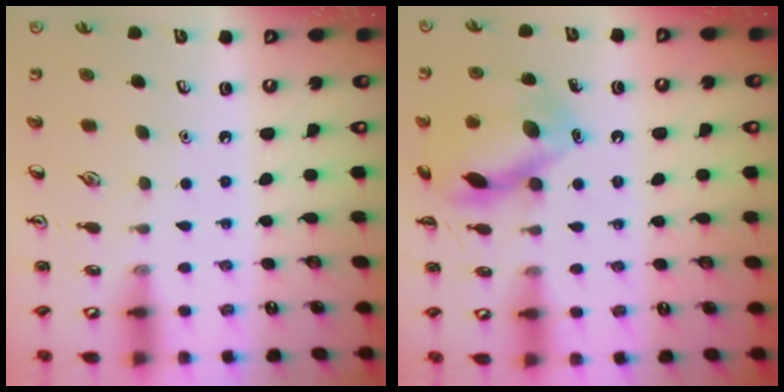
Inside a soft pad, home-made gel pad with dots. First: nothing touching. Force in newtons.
{"total": 14.4, "press": 14.3, "slide": 1.4}